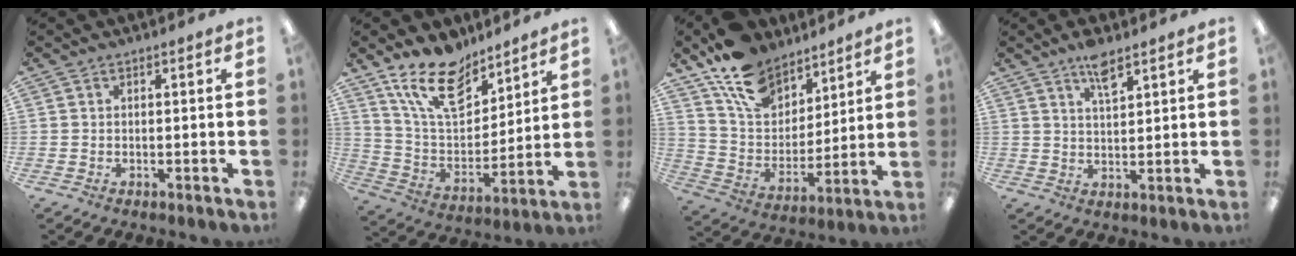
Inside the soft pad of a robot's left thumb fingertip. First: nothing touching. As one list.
[{"total": 16.6, "force": [12.0, 7.8, 8.3], "torque": [-0.160, -0.063, 0.222]}, {"total": 15.4, "force": [11.1, 9.1, 5.5], "torque": [-0.115, -0.061, 0.215]}, {"total": 5.7, "force": [4.2, 1.6, 3.6], "torque": [-0.057, -0.018, 0.069]}]